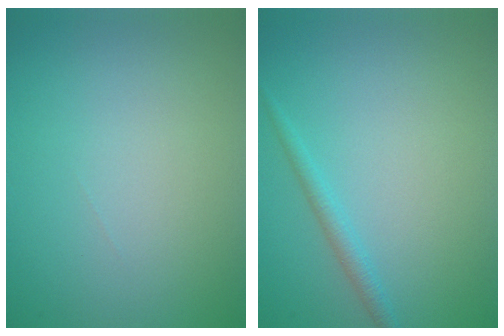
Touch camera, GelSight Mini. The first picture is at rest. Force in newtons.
{"total": 1.4, "press": 1.4, "slide": 0.1}